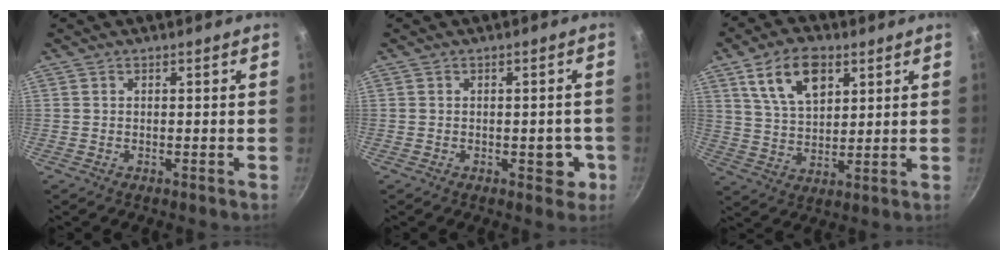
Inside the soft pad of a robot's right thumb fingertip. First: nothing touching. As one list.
[{"total": 4.1, "force": [-1.1, 2.5, 3.0], "torque": [-0.004, 0.009, -0.014]}, {"total": 11.7, "force": [5.5, 6.6, 8.0], "torque": [-0.120, -0.017, 0.102]}]